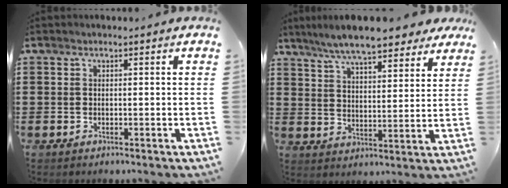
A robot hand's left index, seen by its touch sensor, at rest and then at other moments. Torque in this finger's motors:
{"motor_torque": [1.10, -1.04, 0.76, 0.21]}